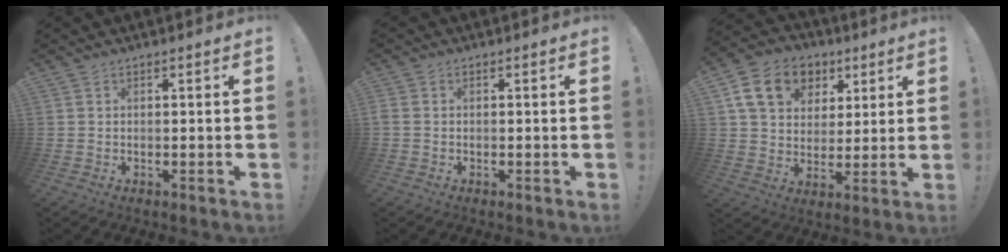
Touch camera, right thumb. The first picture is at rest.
{"total": 0.8, "force": [-0.2, 0.5, 0.6], "torque": [-0.014, 0.003, -0.002]}
{"total": 16.2, "force": [6.8, 12.3, 8.1], "torque": [-0.117, -0.021, 0.135]}